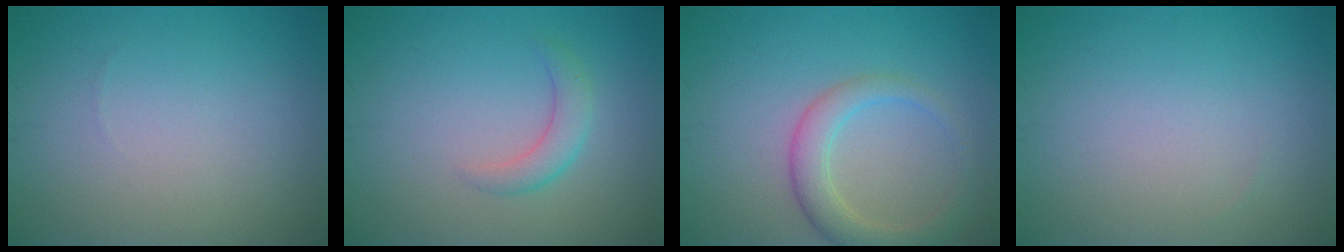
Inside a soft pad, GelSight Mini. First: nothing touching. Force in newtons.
{"total": 2.2, "press": 2.2, "slide": 0.1}
{"total": 3.6, "press": 3.6, "slide": 0.2}
{"total": 0.0}